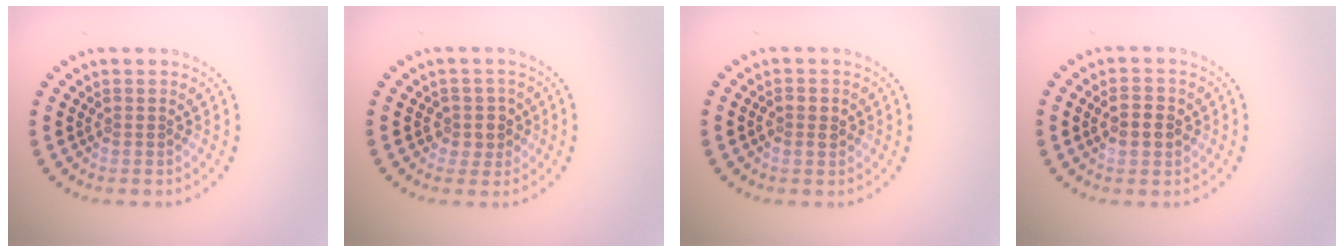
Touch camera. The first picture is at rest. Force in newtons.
{"total": 2.1, "press": 1.6, "slide": 1.3}
{"total": 1.5, "press": 1.5, "slide": 0.3}
{"total": 2.8, "press": 2.8, "slide": 0.1}